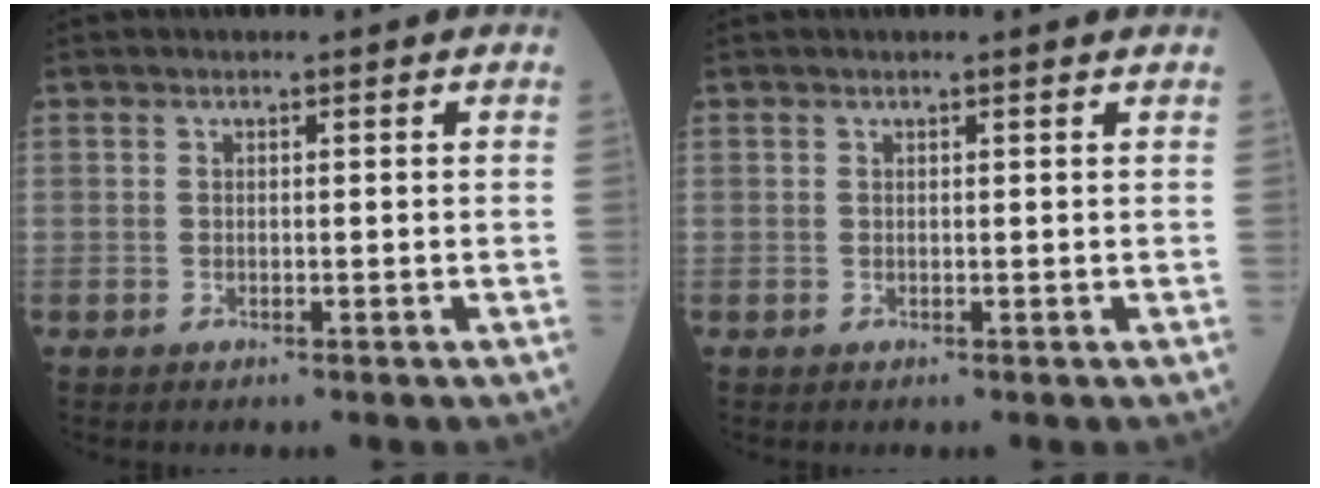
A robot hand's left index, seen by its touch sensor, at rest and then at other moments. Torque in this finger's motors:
{"motor_torque": [-0.02, 0.07, -0.24, 0.02]}